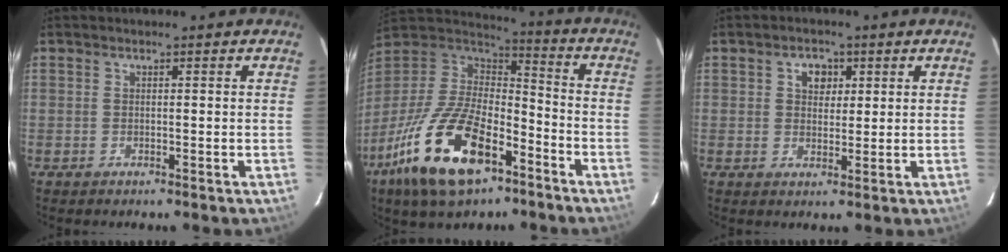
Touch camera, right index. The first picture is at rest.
{"total": 24.0, "force": [-13.1, 10.9, 16.9], "torque": [-0.347, -0.034, -0.231]}
{"total": 3.7, "force": [1.3, 3.0, 1.8], "torque": [-0.022, 0.010, 0.023]}